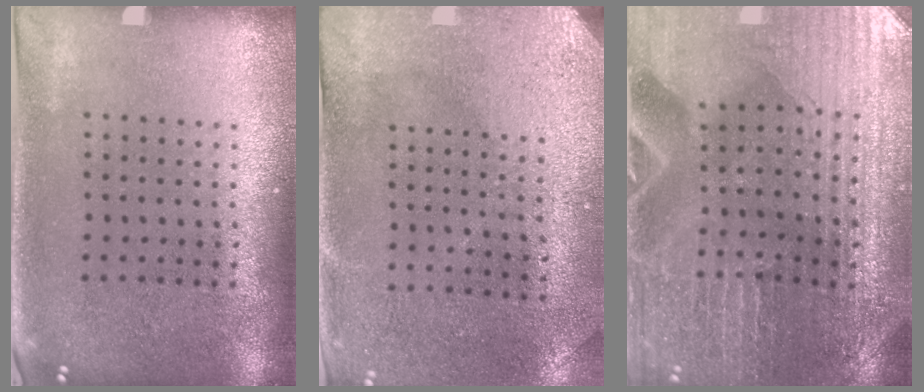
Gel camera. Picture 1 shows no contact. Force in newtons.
{"total": 3.0, "press": 2.3, "slide": 1.9}
{"total": 2.5, "press": 2.4, "slide": 0.4}